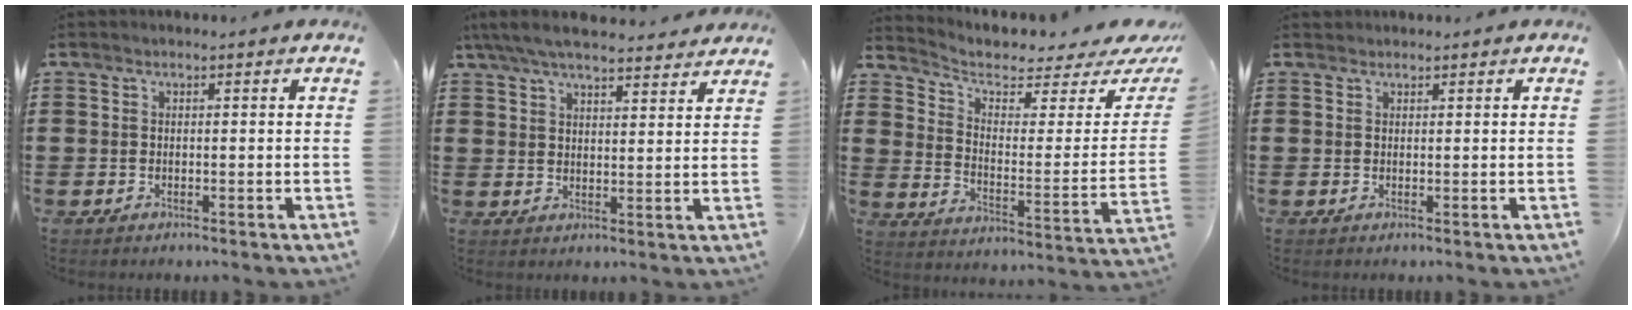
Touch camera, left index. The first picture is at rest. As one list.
[{"total": 6.6, "force": [5.8, 1.0, 2.9], "torque": [-0.072, -0.016, 0.107]}, {"total": 4.4, "force": [3.3, 1.7, 2.4], "torque": [-0.060, -0.030, 0.050]}, {"total": 0.8, "force": [0.7, 0.3, -0.1], "torque": [0.000, 0.001, 0.014]}]